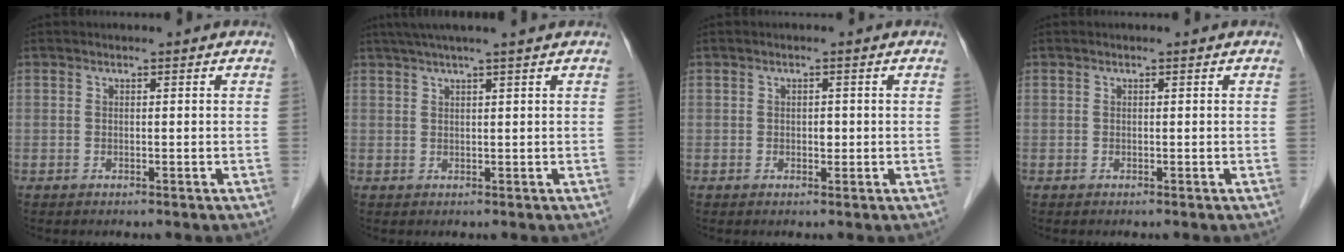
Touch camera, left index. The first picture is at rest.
{"total": 6.4, "force": [5.1, -1.1, 3.7], "torque": [-0.054, 0.029, 0.077]}
{"total": 1.1, "force": [-0.1, 0.8, 0.8], "torque": [-0.012, 0.002, 0.001]}
{"total": 0.0}